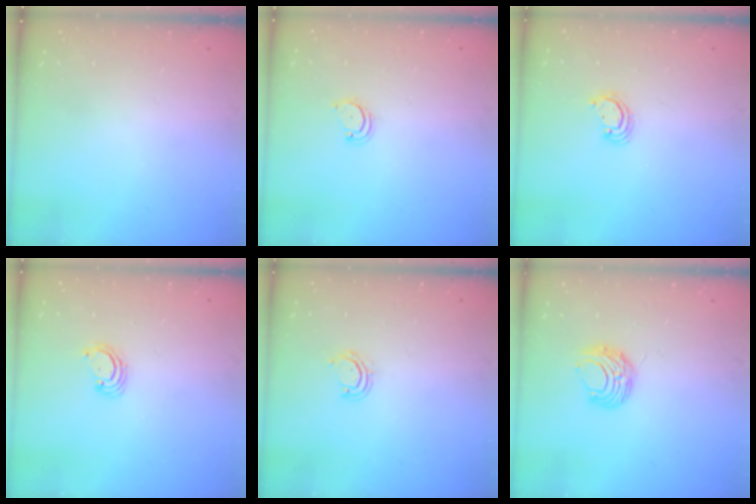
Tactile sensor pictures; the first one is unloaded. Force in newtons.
{"total": 3.2, "press": 3.2, "slide": 0.3}
{"total": 2.7, "press": 2.7, "slide": 0.2}
{"total": 2.4, "press": 2.4, "slide": 0.2}
{"total": 3.8, "press": 3.8, "slide": 0.2}
{"total": 7.6, "press": 7.6, "slide": 0.5}